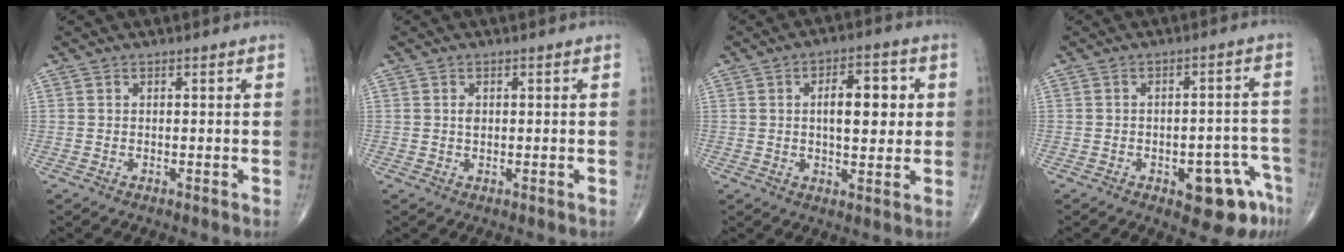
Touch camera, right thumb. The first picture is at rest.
{"total": 1.3, "force": [0.3, 0.9, 0.9], "torque": [-0.012, 0.000, 0.006]}
{"total": 9.6, "force": [1.6, 4.5, 8.4], "torque": [-0.100, 0.003, 0.022]}
{"total": 10.1, "force": [-5.1, 4.4, 7.5], "torque": [-0.061, 0.041, -0.056]}